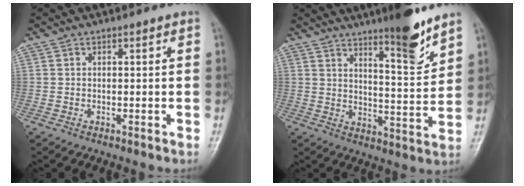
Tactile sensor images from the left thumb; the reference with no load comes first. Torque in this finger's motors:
{"motor_torque": [1.80, 0.55, 1.20, -0.83, 0.04]}